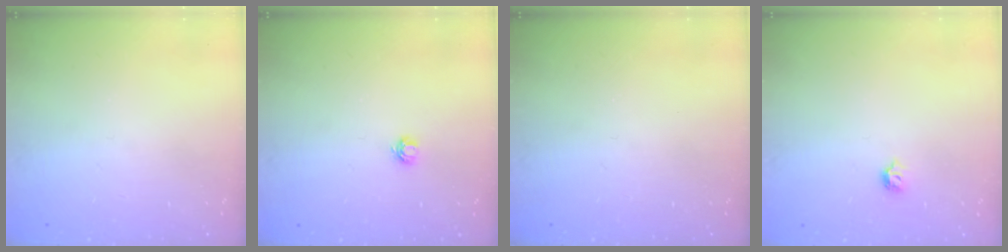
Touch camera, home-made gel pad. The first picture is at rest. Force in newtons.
{"total": 3.7, "press": 3.7, "slide": 0.5}
{"total": 0.0}
{"total": 4.0, "press": 4.0, "slide": 0.8}